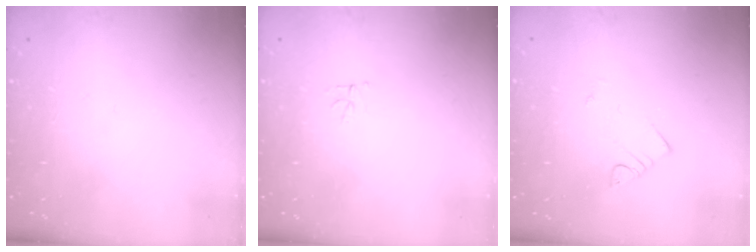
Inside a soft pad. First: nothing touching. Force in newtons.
{"total": 2.8, "press": 2.8, "slide": 0.2}
{"total": 2.8, "press": 2.8, "slide": 0.2}